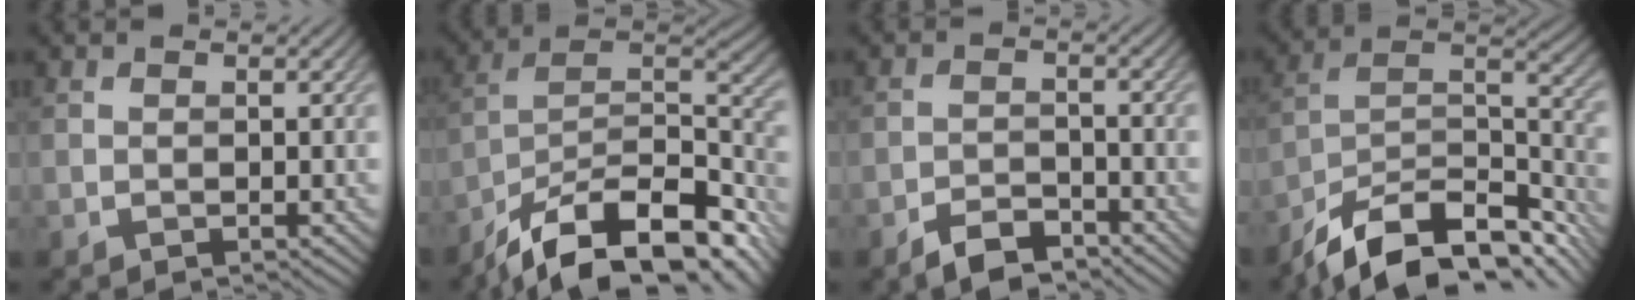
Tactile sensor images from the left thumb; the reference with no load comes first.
{"total": 17.4, "force": [-13.2, 5.8, 9.7], "torque": [-0.193, -0.028, -0.206]}
{"total": 4.1, "force": [-3.3, 1.5, 1.9], "torque": [-0.033, 0.002, -0.065]}
{"total": 14.7, "force": [-10.9, 5.8, 8.1], "torque": [-0.173, -0.022, -0.175]}